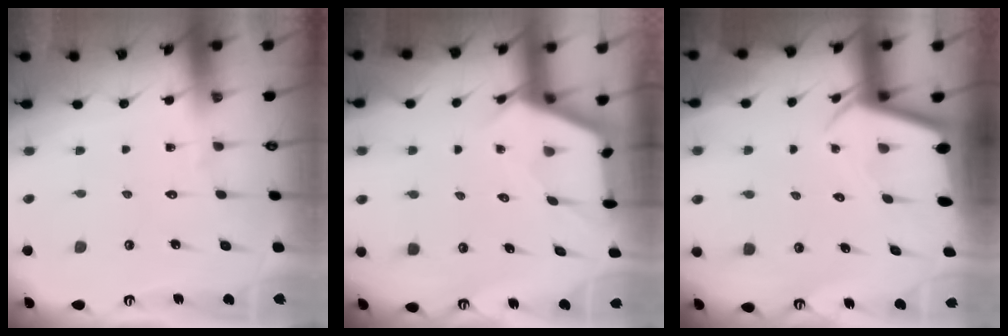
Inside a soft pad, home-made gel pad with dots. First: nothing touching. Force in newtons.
{"total": 2.7, "press": 2.7, "slide": 0.3}
{"total": 2.6, "press": 2.6, "slide": 0.4}